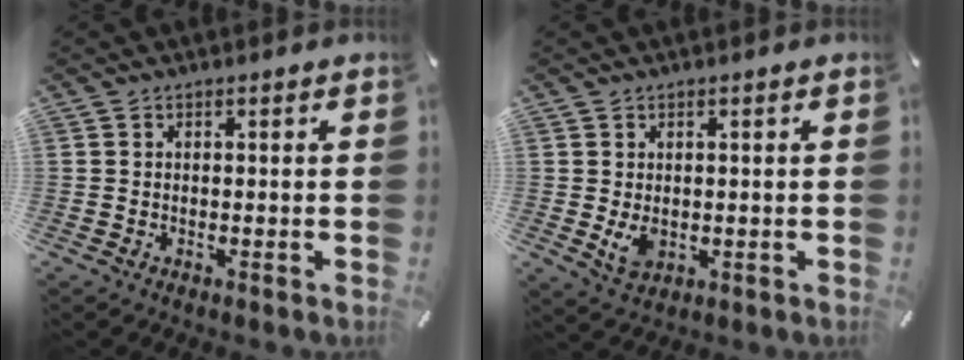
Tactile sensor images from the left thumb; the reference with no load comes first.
{"total": 4.2, "force": [-0.4, 3.0, 2.9], "torque": [-0.064, -0.005, -0.010]}